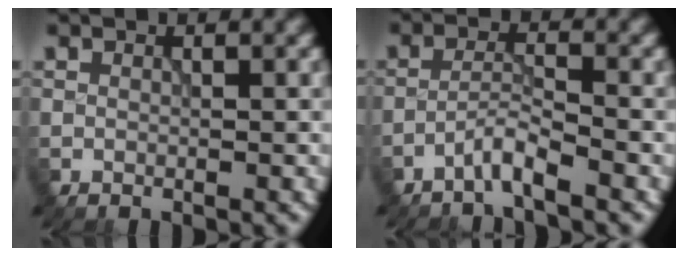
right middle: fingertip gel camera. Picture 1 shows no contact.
{"total": 2.3, "force": [-1.9, -0.1, 1.3], "torque": [-0.023, 0.010, -0.045]}